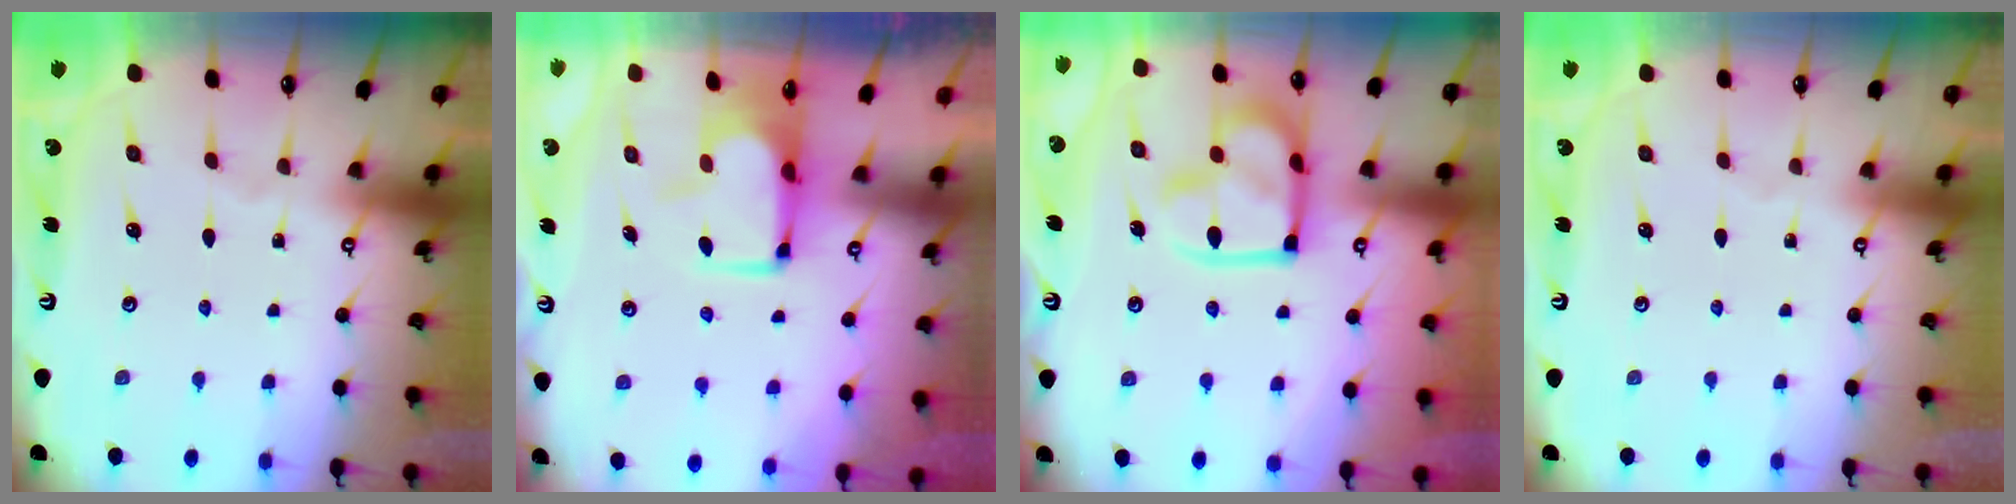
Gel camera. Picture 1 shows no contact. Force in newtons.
{"total": 2.7, "press": 2.7, "slide": 0.5}
{"total": 15.5, "press": 15.3, "slide": 2.0}
{"total": 0.0}